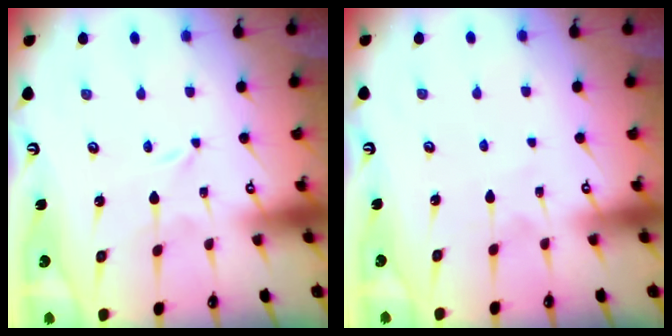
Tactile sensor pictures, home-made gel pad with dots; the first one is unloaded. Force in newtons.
{"total": 3.4, "press": 3.3, "slide": 0.4}